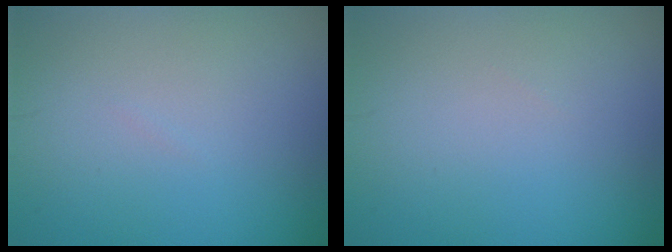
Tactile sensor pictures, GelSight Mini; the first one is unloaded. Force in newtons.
{"total": 0.0}